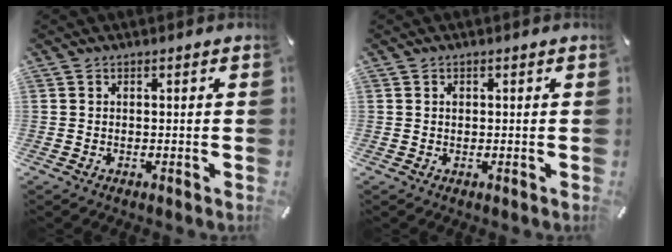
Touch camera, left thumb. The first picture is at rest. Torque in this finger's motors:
{"motor_torque": [0.01, 0.33, 0.04, -0.01, 0.00]}